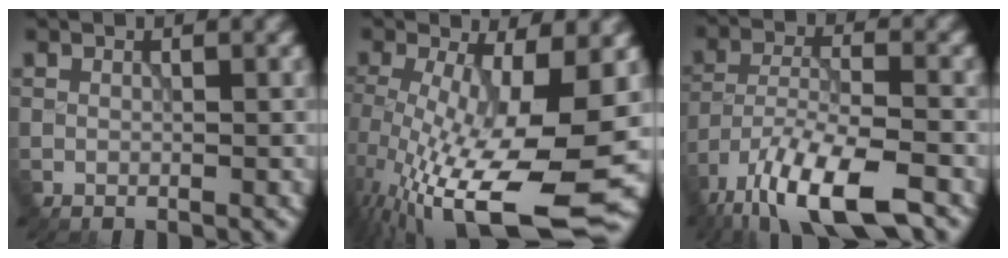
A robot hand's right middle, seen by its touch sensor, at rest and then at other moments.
{"total": 14.5, "force": [-3.3, 4.5, 13.4], "torque": [-0.238, -0.022, -0.043]}
{"total": 10.8, "force": [-7.4, 3.2, 7.1], "torque": [-0.134, -0.008, -0.137]}